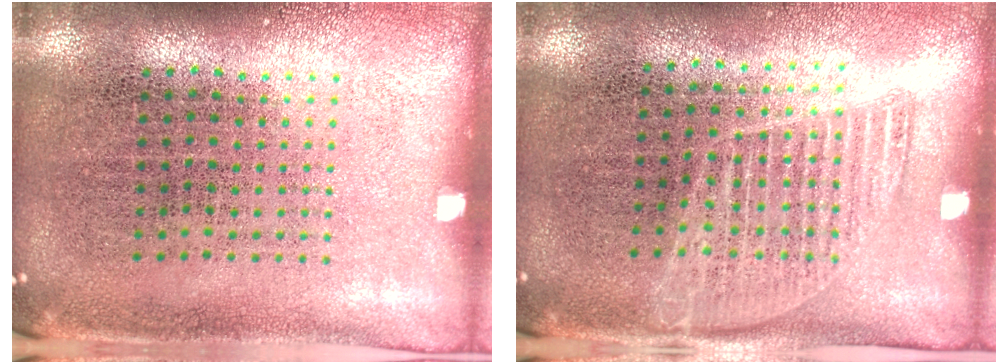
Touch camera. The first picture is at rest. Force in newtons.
{"total": 1.1, "press": 1.0, "slide": 0.5}